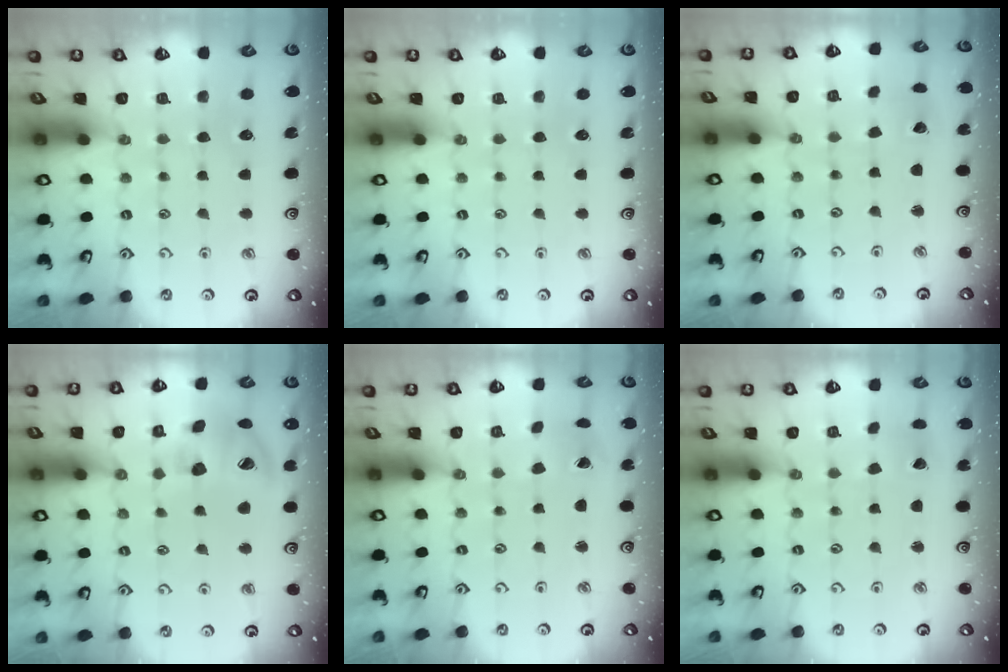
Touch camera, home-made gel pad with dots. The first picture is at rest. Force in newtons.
{"total": 0.0}
{"total": 1.8, "press": 1.7, "slide": 0.3}
{"total": 15.6, "press": 15.5, "slide": 2.3}
{"total": 1.2, "press": 1.1, "slide": 0.2}
{"total": 2.3, "press": 2.3, "slide": 0.2}